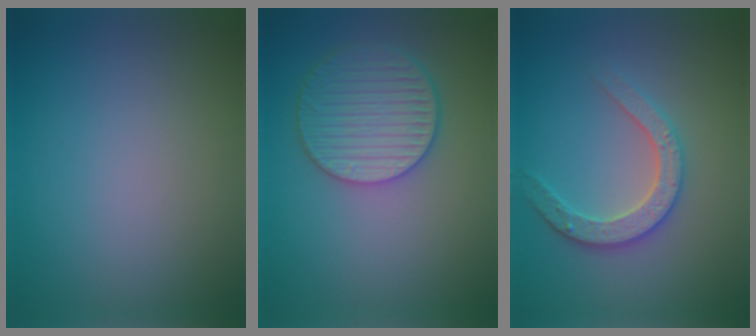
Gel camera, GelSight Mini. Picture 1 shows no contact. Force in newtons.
{"total": 5.3, "press": 4.7, "slide": 2.4}
{"total": 3.0, "press": 2.9, "slide": 0.5}